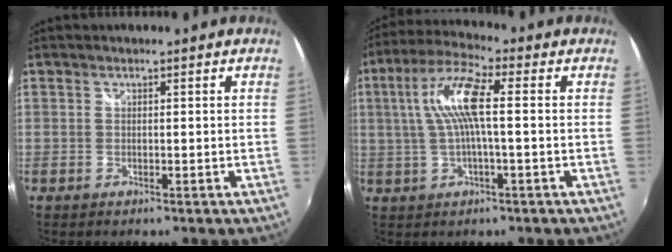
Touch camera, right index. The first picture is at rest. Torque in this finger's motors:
{"motor_torque": [1.33, 0.20, 0.72, 0.18]}